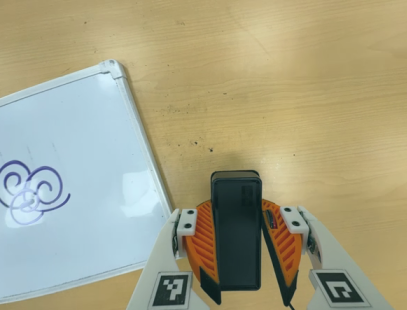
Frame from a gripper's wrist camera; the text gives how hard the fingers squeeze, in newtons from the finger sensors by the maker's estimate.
{"total": 6.6, "left": 5.2, "right": 7.9}